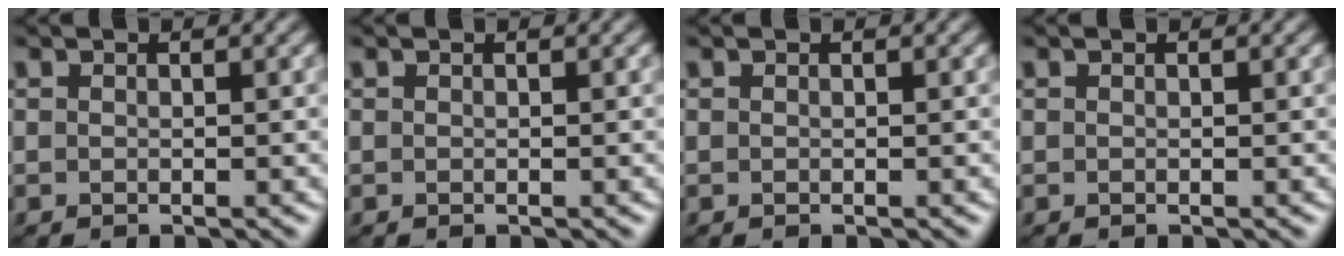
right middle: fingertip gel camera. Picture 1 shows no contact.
{"total": 0.0}
{"total": 0.0}
{"total": 0.0}